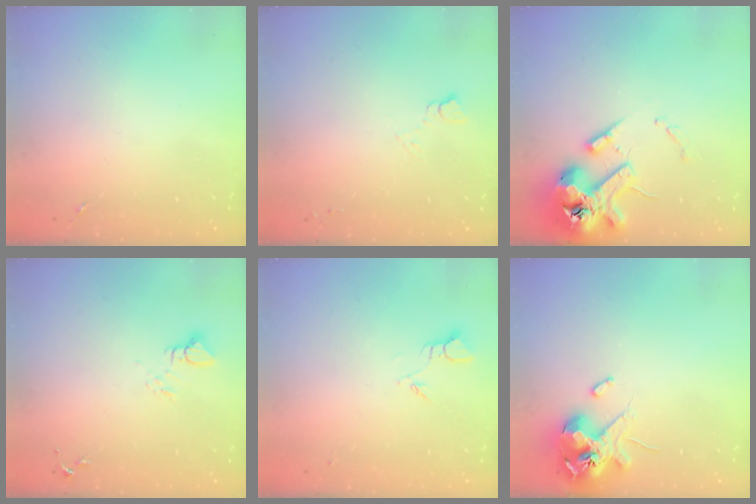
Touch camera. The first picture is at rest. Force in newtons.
{"total": 3.8, "press": 3.7, "slide": 0.5}
{"total": 14.5, "press": 14.3, "slide": 2.0}
{"total": 3.4, "press": 3.4, "slide": 0.2}
{"total": 2.7, "press": 2.7, "slide": 0.3}
{"total": 13.6, "press": 13.5, "slide": 1.9}